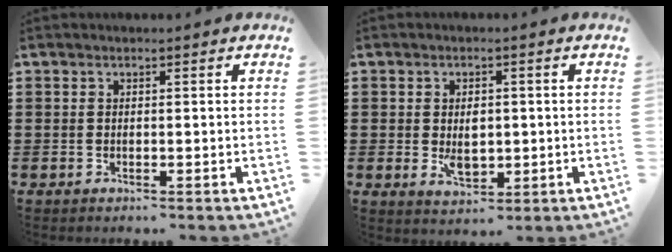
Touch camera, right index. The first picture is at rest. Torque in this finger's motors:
{"motor_torque": [2.14, 0.00, 0.25, 0.12]}